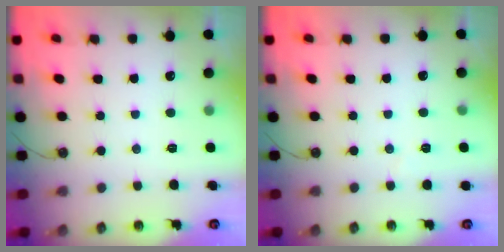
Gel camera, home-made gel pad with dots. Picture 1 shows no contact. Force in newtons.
{"total": 3.0, "press": 2.0, "slide": 2.2}